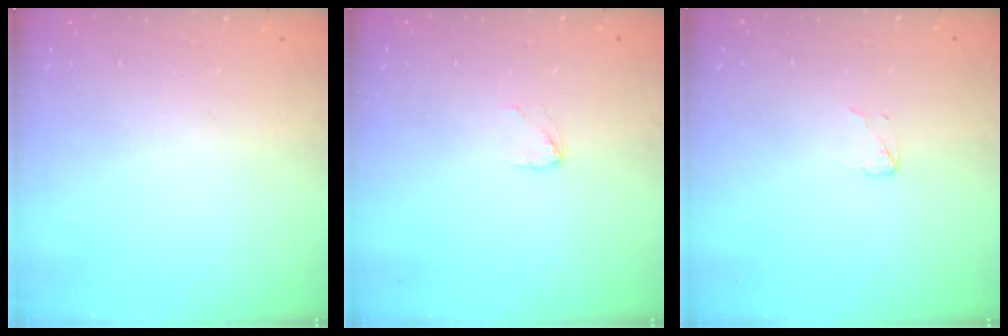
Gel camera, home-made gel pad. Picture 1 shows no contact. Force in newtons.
{"total": 2.8, "press": 2.8, "slide": 0.2}
{"total": 2.4, "press": 2.4, "slide": 0.2}